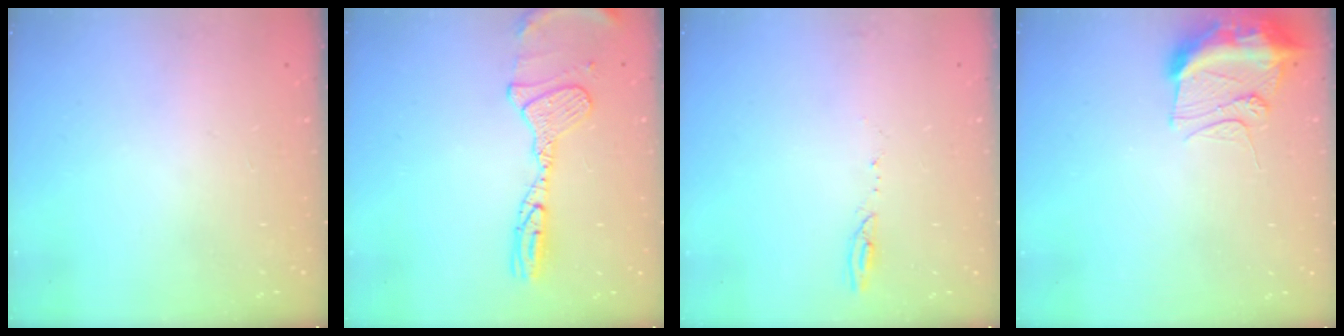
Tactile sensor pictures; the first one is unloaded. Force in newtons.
{"total": 14.0, "press": 13.9, "slide": 1.7}
{"total": 3.8, "press": 3.8, "slide": 0.4}
{"total": 9.9, "press": 9.8, "slide": 1.4}